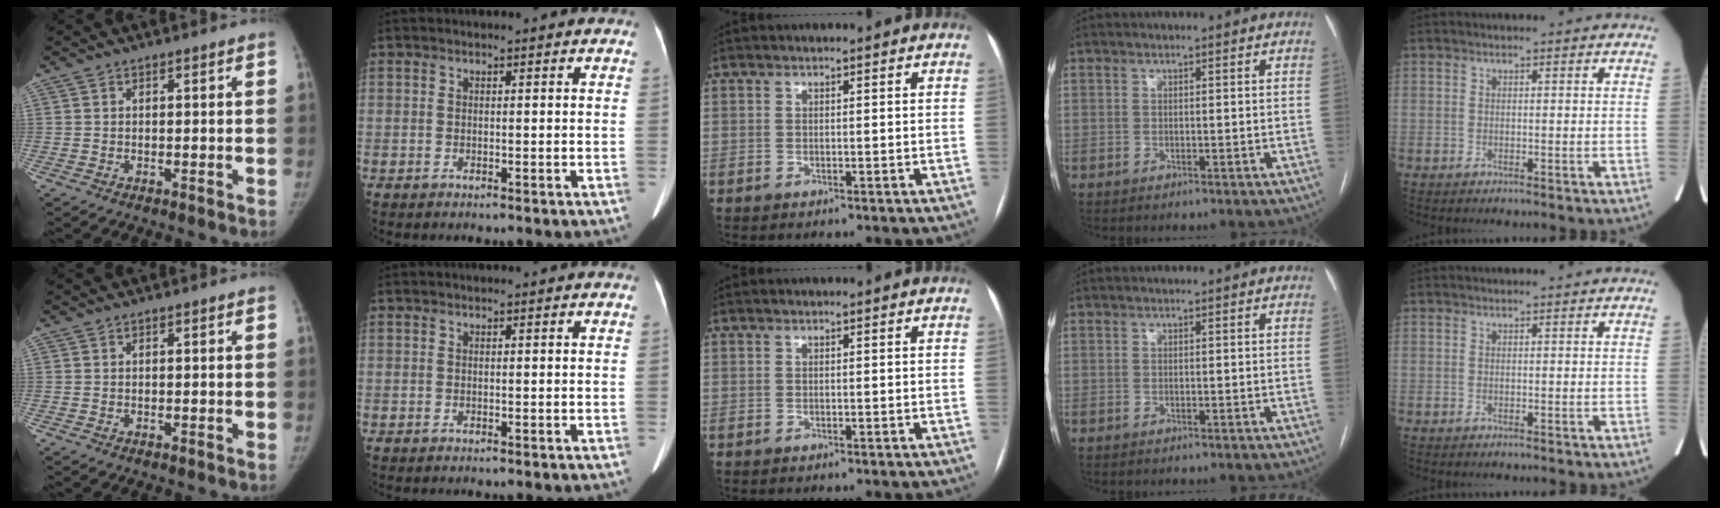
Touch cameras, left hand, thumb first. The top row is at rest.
{}